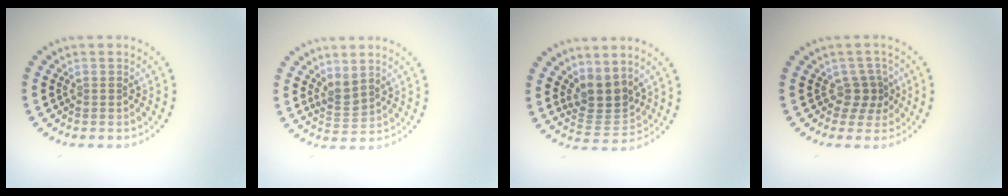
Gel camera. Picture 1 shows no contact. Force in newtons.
{"total": 1.8, "press": 1.4, "slide": 1.1}
{"total": 3.6, "press": 3.2, "slide": 1.7}
{"total": 2.0, "press": 1.5, "slide": 1.3}